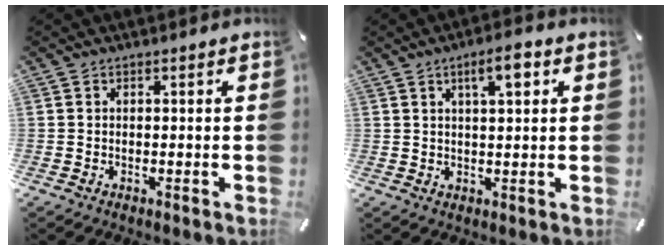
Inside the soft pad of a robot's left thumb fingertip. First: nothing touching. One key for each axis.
{"total": 5.9, "fx": 2.8, "fy": 1.8, "fz": 4.9, "tx": -0.077, "ty": -0.002, "tz": 0.041}